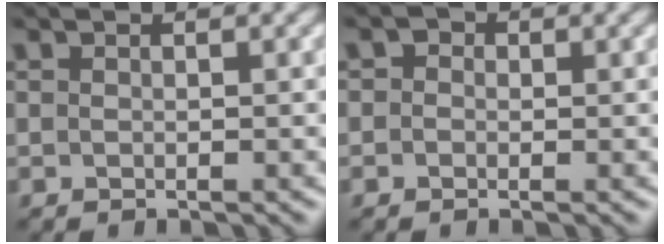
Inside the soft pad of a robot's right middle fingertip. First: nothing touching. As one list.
[{"total": 1.4, "force": [0.1, 1.3, 0.7], "torque": [-0.004, 0.001, -0.011]}]